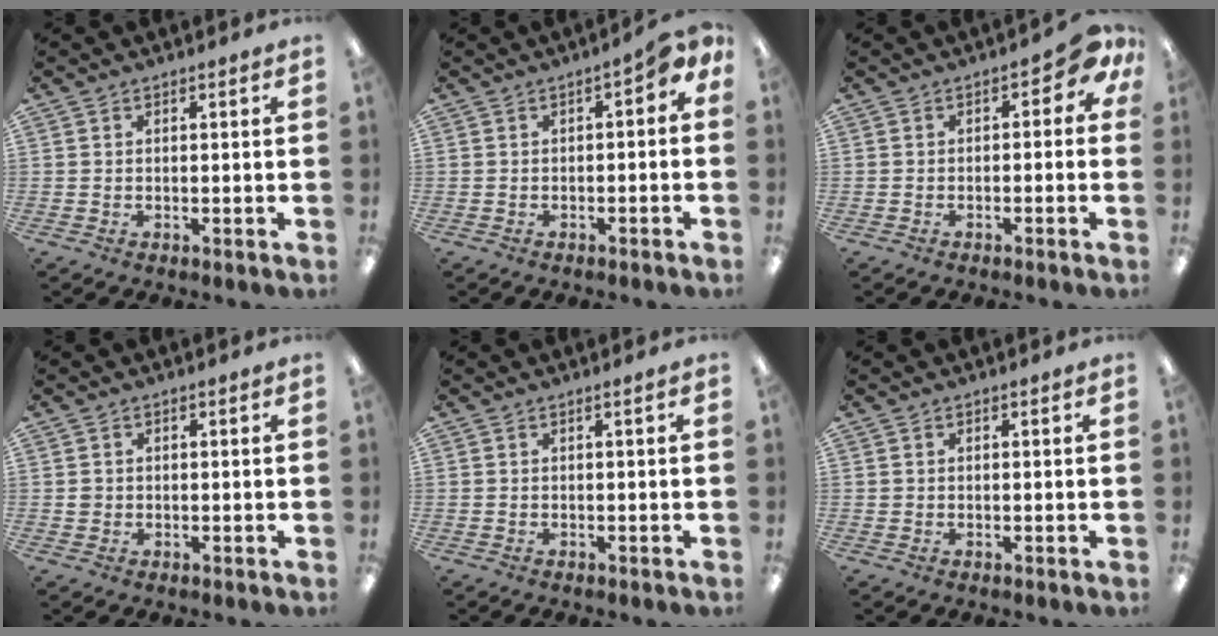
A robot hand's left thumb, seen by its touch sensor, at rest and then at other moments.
{"total": 3.1, "force": [-0.4, 1.7, 2.5], "torque": [-0.041, 0.007, -0.010]}
{"total": 4.2, "force": [0.6, 2.8, 3.1], "torque": [-0.036, -0.004, 0.008]}
{"total": 1.8, "force": [0.1, 1.7, 0.4], "torque": [-0.001, 0.002, -0.003]}
{"total": 0.0}
{"total": 1.0, "force": [0.4, 1.0, 0.1], "torque": [-0.002, 0.005, 0.007]}